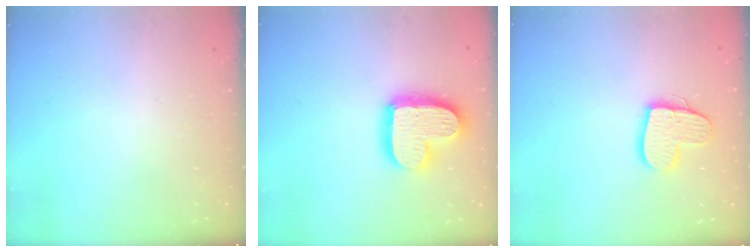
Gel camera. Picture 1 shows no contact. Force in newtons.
{"total": 17.1, "press": 17.1, "slide": 1.4}
{"total": 11.9, "press": 11.8, "slide": 1.1}